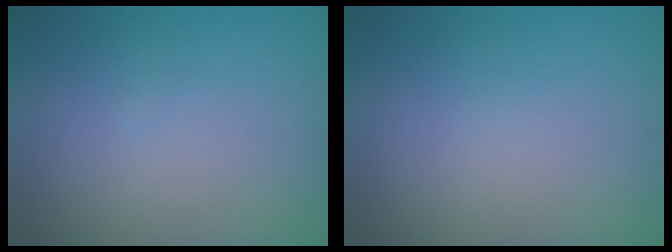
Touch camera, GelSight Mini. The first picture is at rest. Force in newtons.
{"total": 0.0}